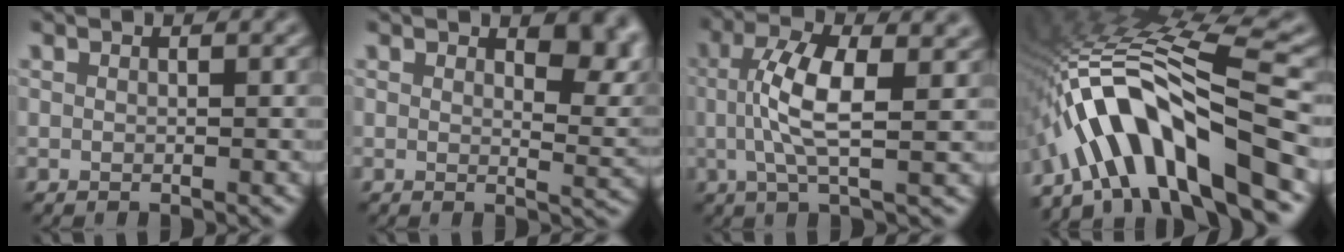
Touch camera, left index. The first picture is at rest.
{"total": 5.0, "force": [2.3, 2.3, 3.8], "torque": [-0.048, -0.008, 0.035]}
{"total": 7.0, "force": [0.3, 2.4, 6.5], "torque": [-0.136, 0.011, 0.003]}
{"total": 13.6, "force": [-6.4, 3.1, 11.5], "torque": [-0.203, 0.029, -0.096]}